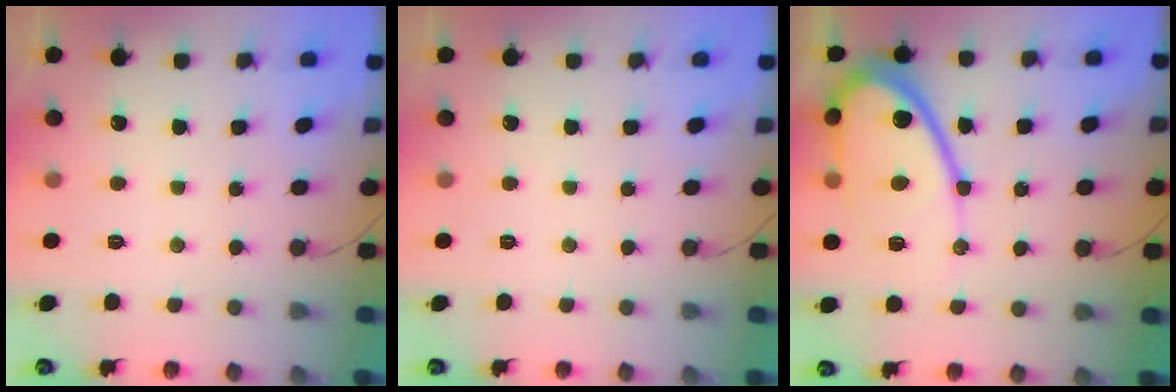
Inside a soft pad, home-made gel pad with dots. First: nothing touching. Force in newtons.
{"total": 0.0}
{"total": 15.0, "press": 14.9, "slide": 1.3}